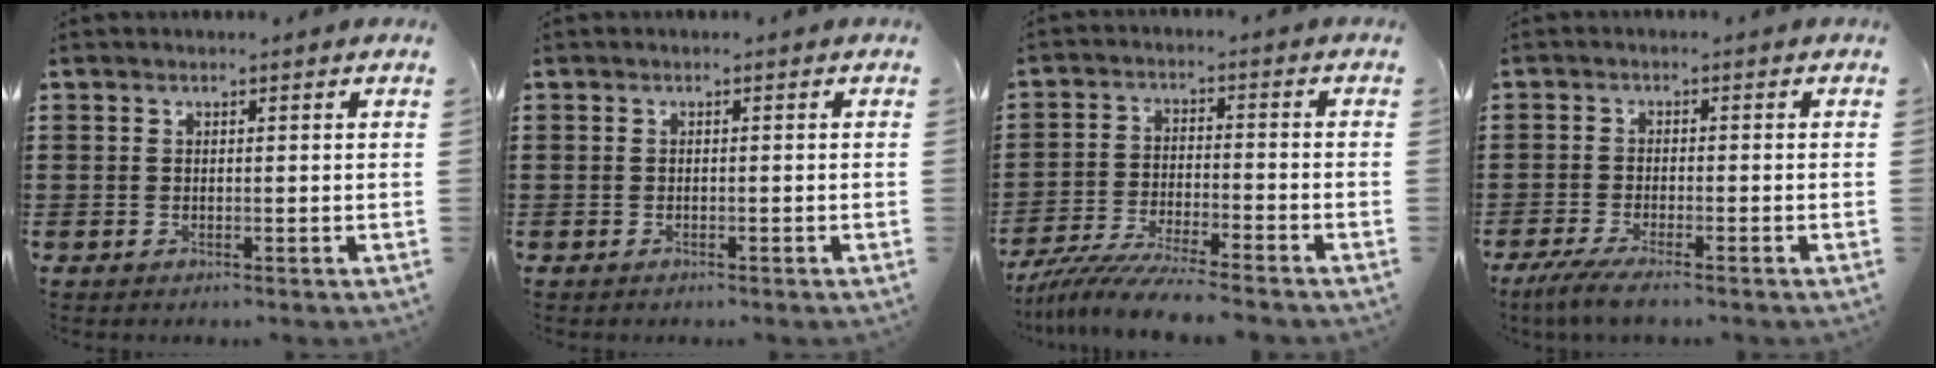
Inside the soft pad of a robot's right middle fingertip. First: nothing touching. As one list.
[{"total": 0.5, "force": [-0.4, 0.2, 0.2], "torque": [-0.004, -0.002, -0.009]}, {"total": 7.5, "force": [-7.1, -0.1, 2.5], "torque": [-0.058, -0.008, -0.139]}, {"total": 3.6, "force": [-3.0, 0.1, 1.9], "torque": [-0.047, -0.011, -0.061]}]